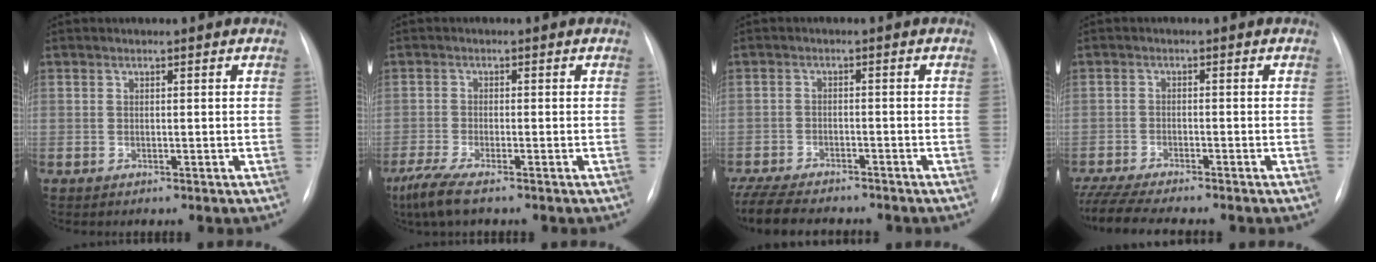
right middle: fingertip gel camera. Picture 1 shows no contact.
{"total": 5.0, "force": [-3.5, 0.6, 3.4], "torque": [-0.078, -0.017, -0.064]}
{"total": 13.0, "force": [-11.0, 3.7, 5.8], "torque": [-0.126, -0.017, -0.165]}
{"total": 9.9, "force": [-8.7, 0.7, 4.7], "torque": [-0.077, -0.018, -0.140]}